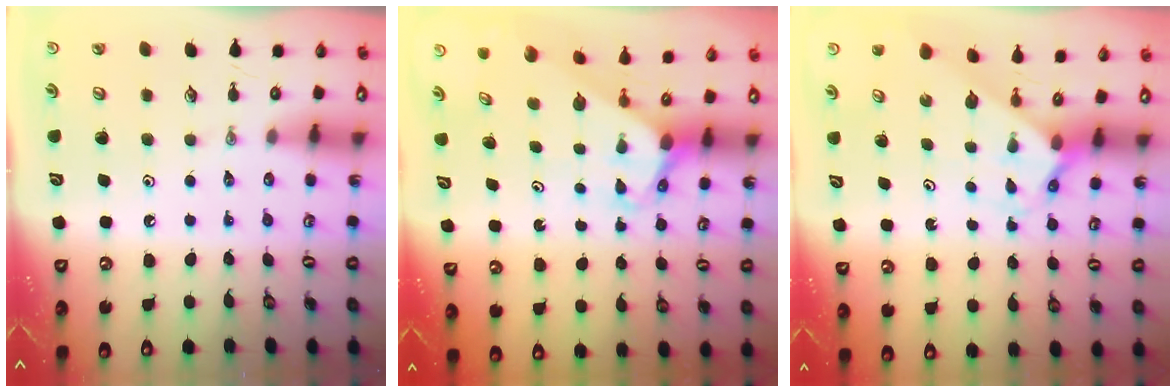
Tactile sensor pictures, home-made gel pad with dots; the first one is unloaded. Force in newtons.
{"total": 3.1, "press": 3.1, "slide": 0.2}
{"total": 2.3, "press": 2.3, "slide": 0.2}